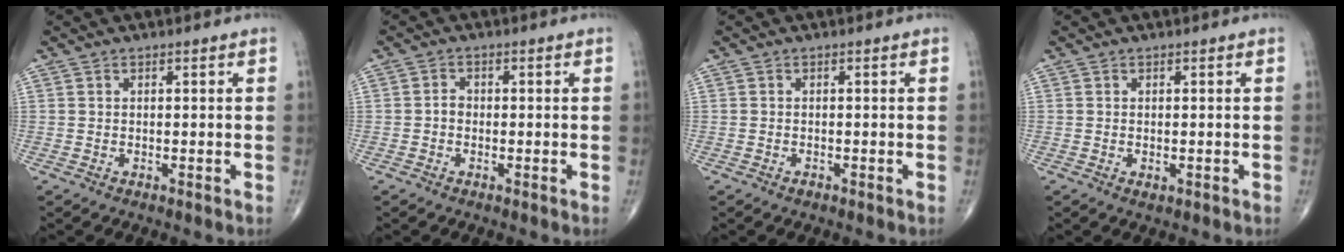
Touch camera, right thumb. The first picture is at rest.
{"total": 1.7, "force": [-0.5, 1.3, 0.9], "torque": [-0.008, 0.006, -0.013]}
{"total": 0.7, "force": [-0.5, 0.4, 0.3], "torque": [-0.005, 0.003, -0.009]}
{"total": 1.2, "force": [-0.3, 0.7, 0.9], "torque": [-0.015, -0.003, -0.002]}